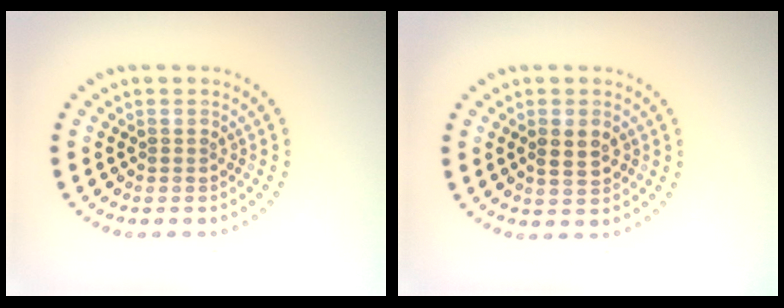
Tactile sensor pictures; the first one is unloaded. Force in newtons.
{"total": 2.2, "press": 2.2, "slide": 0.1}